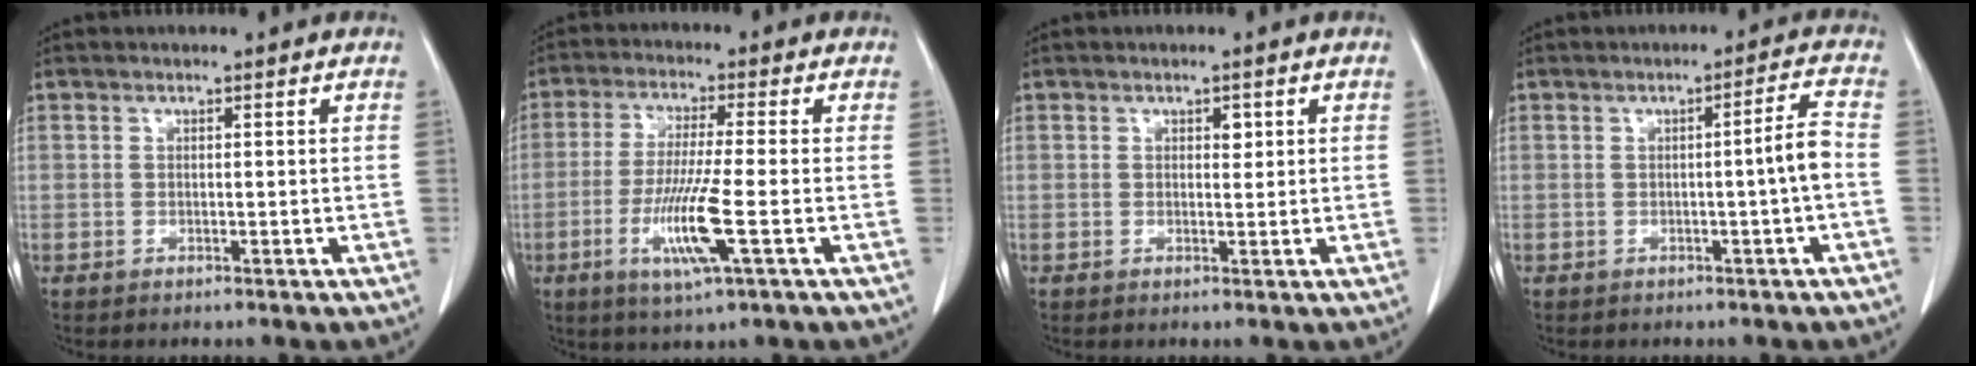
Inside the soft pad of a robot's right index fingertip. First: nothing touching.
{"total": 9.6, "force": [-2.9, -0.2, 9.1], "torque": [-0.183, -0.018, -0.057]}
{"total": 1.2, "force": [0.5, 0.7, 0.9], "torque": [-0.009, -0.001, 0.006]}
{"total": 3.7, "force": [-0.9, -0.7, 3.6], "torque": [-0.051, 0.005, -0.012]}